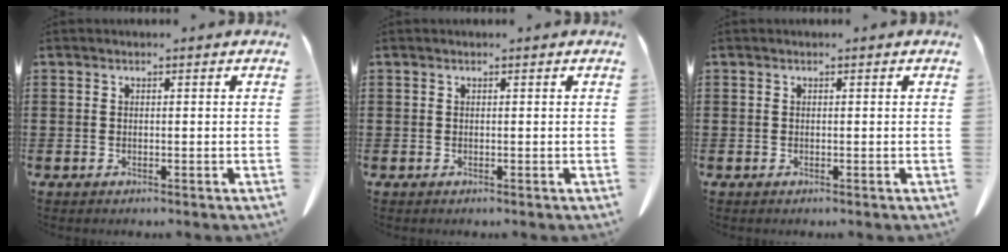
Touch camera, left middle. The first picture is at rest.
{"total": 0.0}
{"total": 0.0}